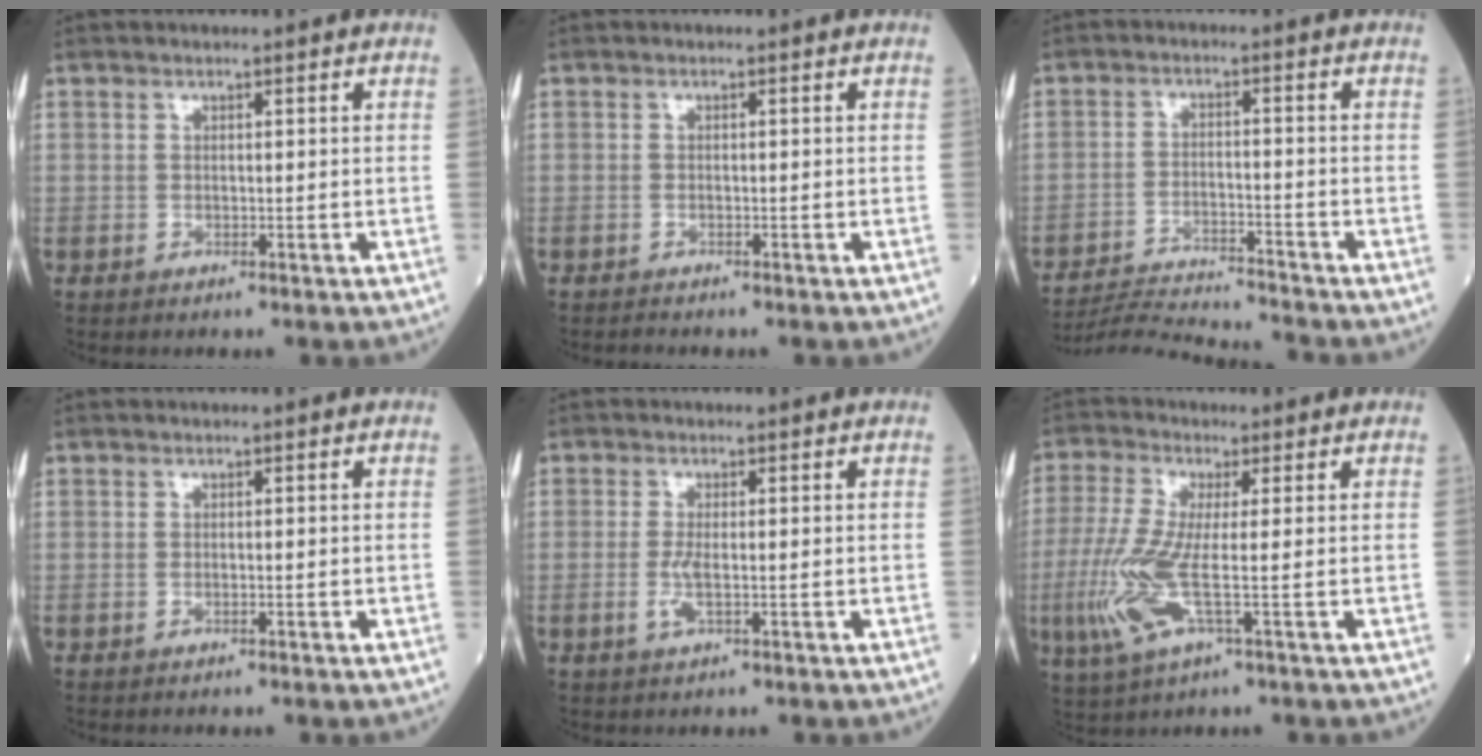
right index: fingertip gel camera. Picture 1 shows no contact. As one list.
[{"total": 0.6, "force": [-0.6, -0.1, -0.1], "torque": [-0.005, -0.004, -0.009]}, {"total": 10.5, "force": [-10.2, -1.5, 2.0], "torque": [-0.030, -0.008, -0.175]}, {"total": 0.0}, {"total": 2.4, "force": [-0.5, 0.4, 2.3], "torque": [-0.056, -0.004, -0.010]}, {"total": 9.0, "force": [-1.8, 1.2, 8.7], "torque": [-0.215, -0.017, -0.040]}]